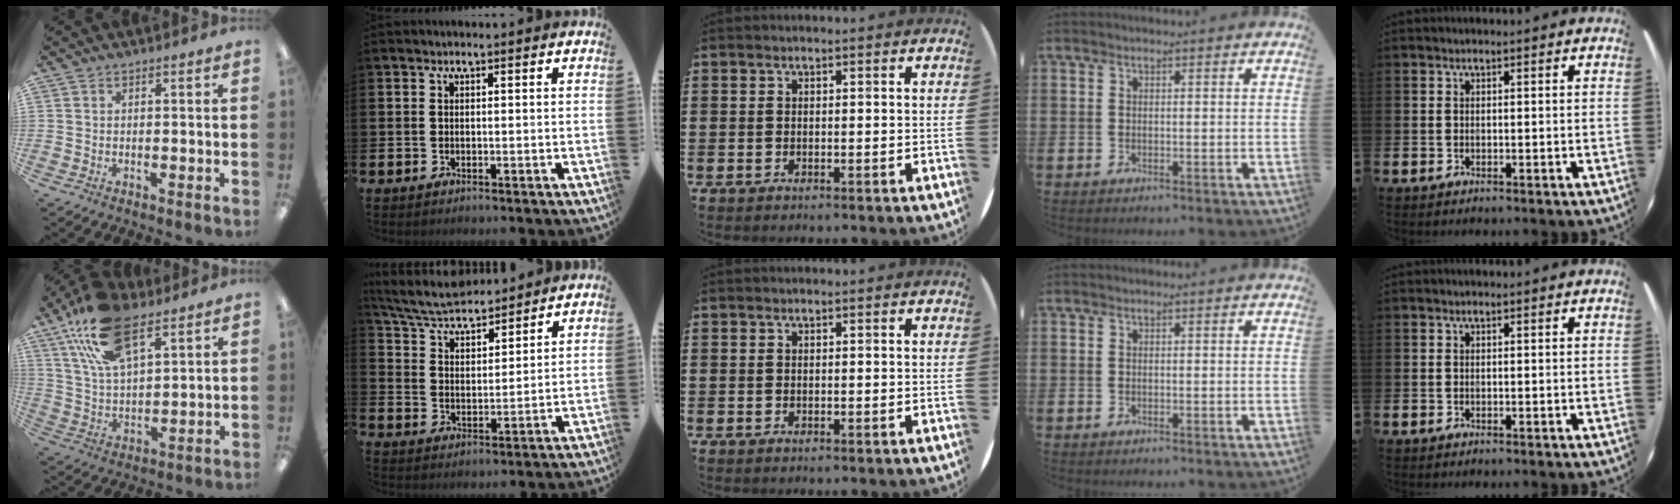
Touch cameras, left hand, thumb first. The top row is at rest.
{"thumb": {"total": 18.5, "force": [10.9, 8.9, 12.0], "torque": [-0.228, -0.030, 0.194]}, "index": {"total": 6.2, "force": [5.9, 1.0, 1.6], "torque": [-0.061, -0.036, 0.103]}}